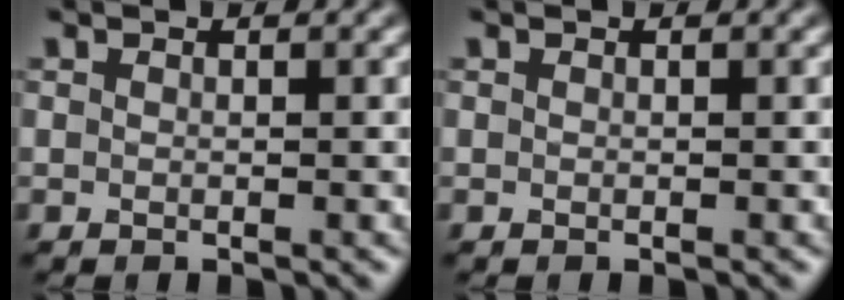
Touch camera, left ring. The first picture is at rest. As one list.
[{"total": 0.0}]